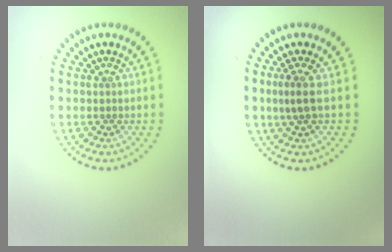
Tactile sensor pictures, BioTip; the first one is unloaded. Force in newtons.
{"total": 1.9, "press": 1.4, "slide": 1.3}